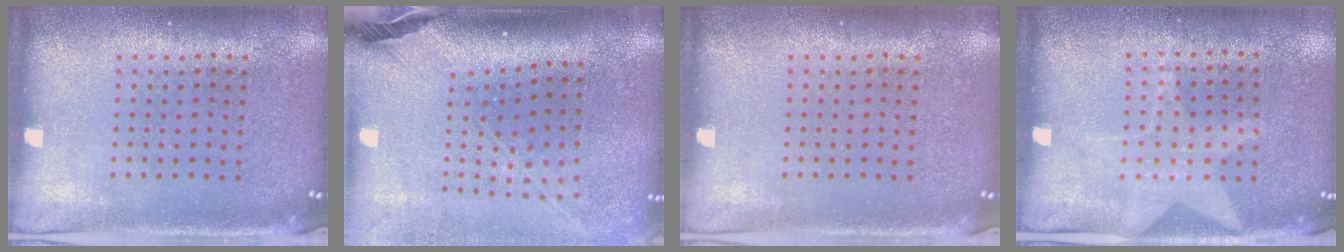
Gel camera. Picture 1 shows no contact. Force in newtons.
{"total": 2.6, "press": 1.9, "slide": 1.8}
{"total": 0.0}
{"total": 1.3, "press": 0.9, "slide": 0.9}